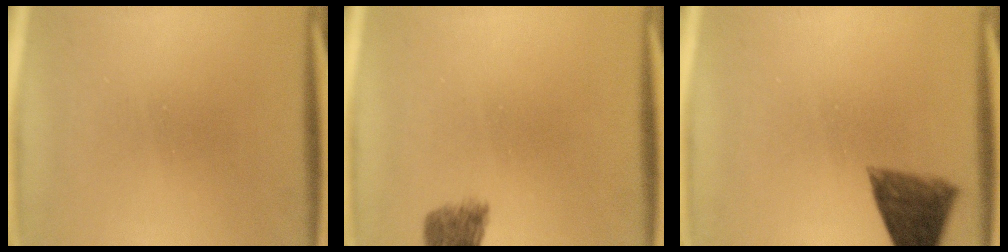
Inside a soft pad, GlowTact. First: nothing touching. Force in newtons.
{"total": 4.3}
{"total": 7.1}